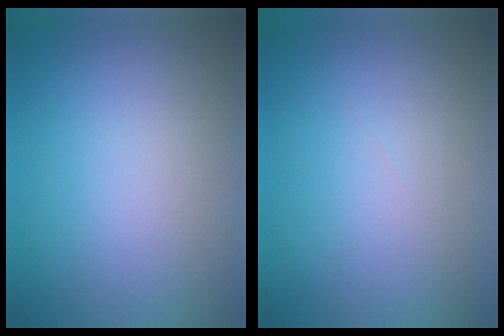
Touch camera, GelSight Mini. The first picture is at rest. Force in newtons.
{"total": 0.0}